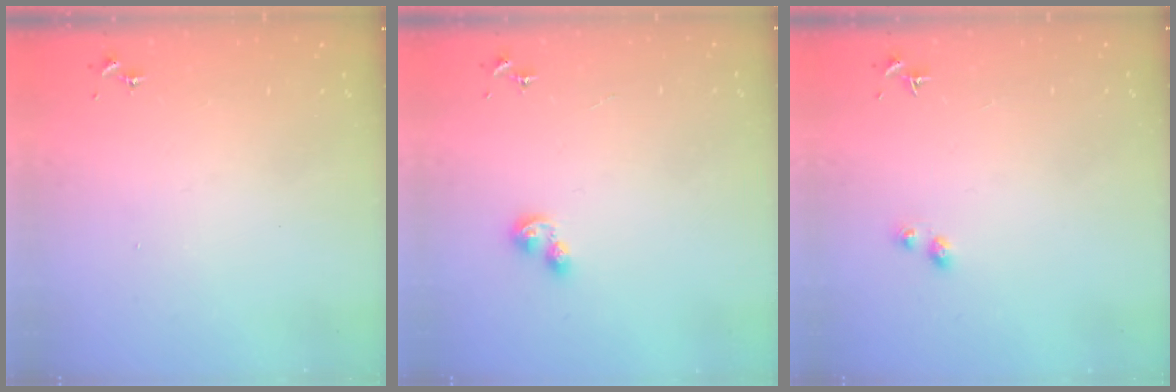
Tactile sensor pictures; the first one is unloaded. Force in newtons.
{"total": 3.7, "press": 3.7, "slide": 0.6}
{"total": 2.9, "press": 2.9, "slide": 0.5}